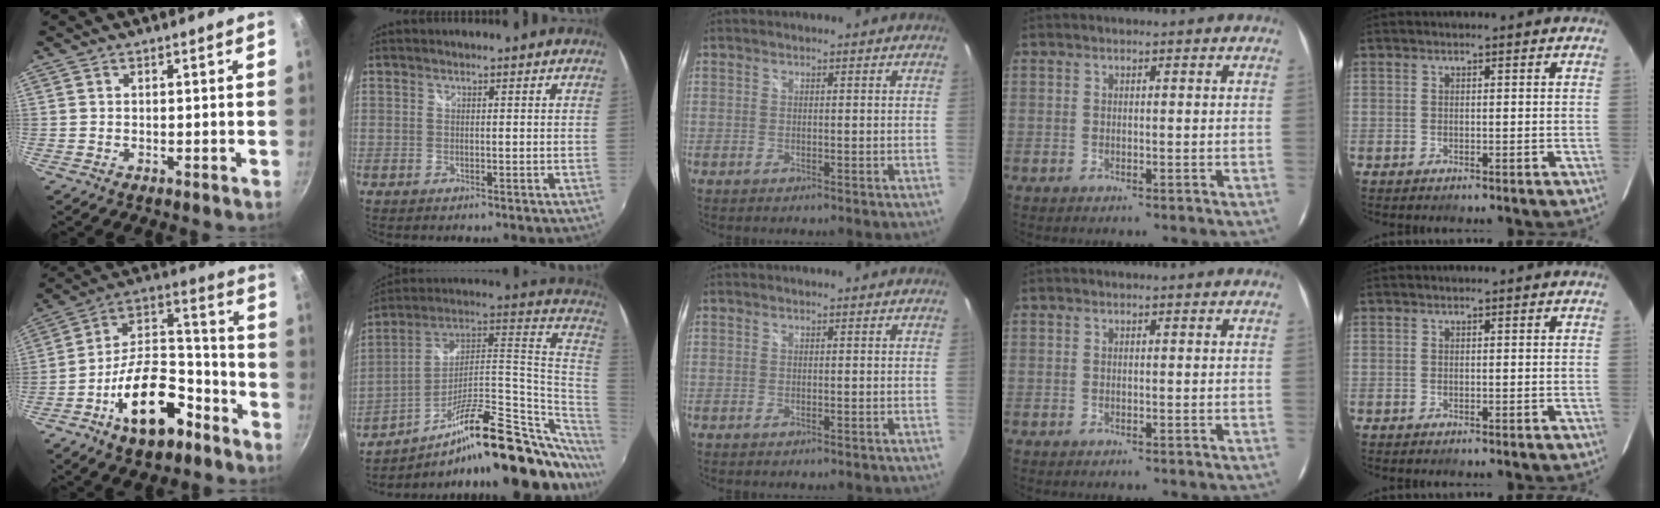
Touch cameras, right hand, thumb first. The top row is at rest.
{"thumb": {"total": 18.8, "force": [-9.7, 9.7, 12.9], "torque": [-0.180, 0.089, -0.160]}, "index": {"total": 28.5, "force": [-9.2, 9.3, 25.3], "torque": [-0.350, 0.024, -0.145]}}